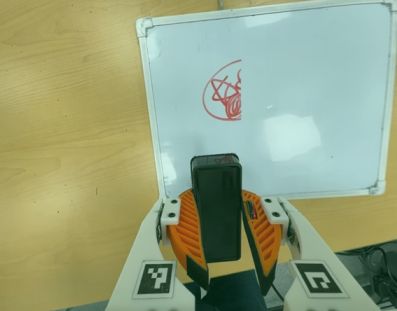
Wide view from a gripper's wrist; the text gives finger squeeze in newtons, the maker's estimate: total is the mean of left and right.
{"total": 10.8, "left": 10.1, "right": 11.4}